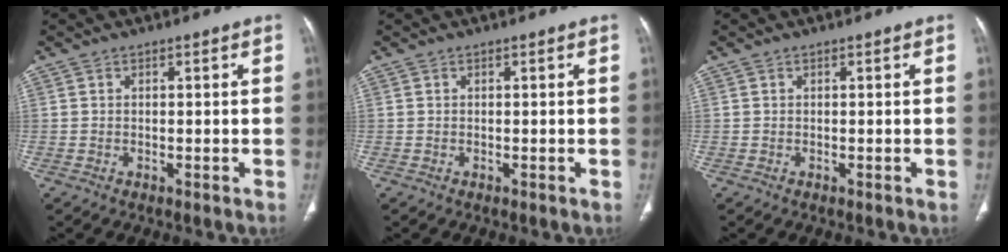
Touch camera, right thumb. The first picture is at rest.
{"total": 0.0}
{"total": 0.0}